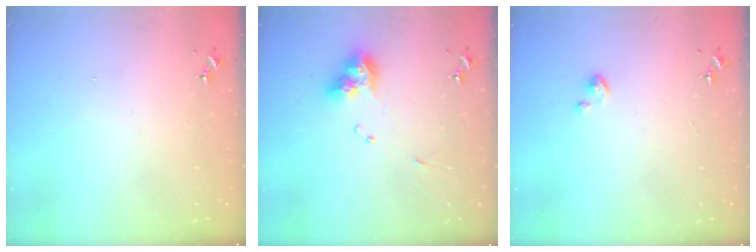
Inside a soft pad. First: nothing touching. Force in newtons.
{"total": 12.1, "press": 12.0, "slide": 1.3}
{"total": 3.4, "press": 3.4, "slide": 0.2}